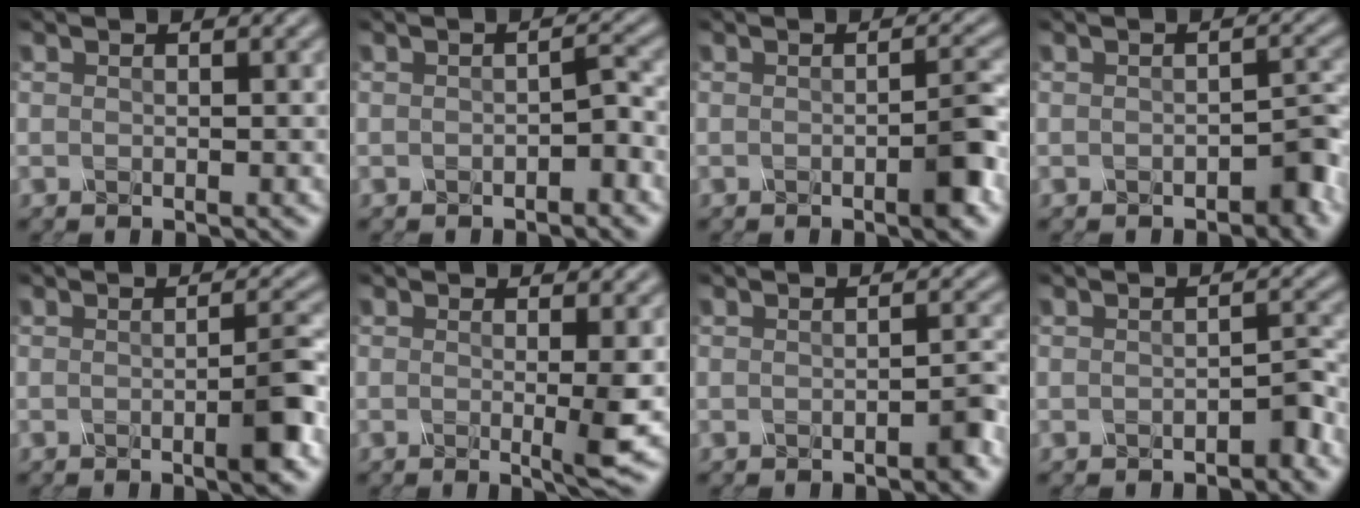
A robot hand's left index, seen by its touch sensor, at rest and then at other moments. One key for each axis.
{"total": 1.2, "fx": -0.9, "fy": -0.2, "fz": 0.6, "tx": -0.021, "ty": 0.006, "tz": -0.010}
{"total": 2.9, "fx": -1.6, "fy": 0.3, "fz": 2.4, "tx": -0.043, "ty": 0.002, "tz": -0.026}
{"total": 2.1, "fx": -1.7, "fy": 0.4, "fz": 1.2, "tx": -0.025, "ty": 0.007, "tz": -0.020}
{"total": 3.1, "fx": -1.3, "fy": 0.3, "fz": 2.8, "tx": -0.050, "ty": 0.000, "tz": -0.022}
{"total": 3.1, "fx": -0.1, "fy": 0.4, "fz": 3.0, "tx": -0.059, "ty": -0.008, "tz": 0.003}
{"total": 1.8, "fx": -1.5, "fy": 0.0, "fz": 1.1, "tx": -0.020, "ty": 0.003, "tz": -0.021}
{"total": 1.5, "fx": -1.3, "fy": 0.0, "fz": 0.6, "tx": -0.018, "ty": 0.005, "tz": -0.015}